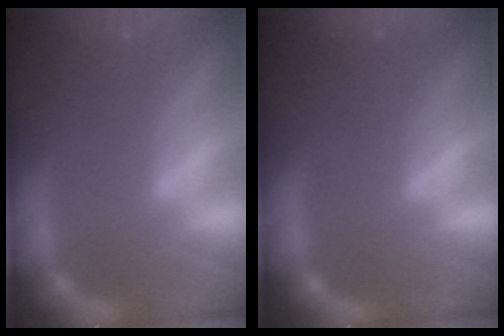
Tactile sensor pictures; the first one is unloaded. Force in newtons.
{"total": 1.5}